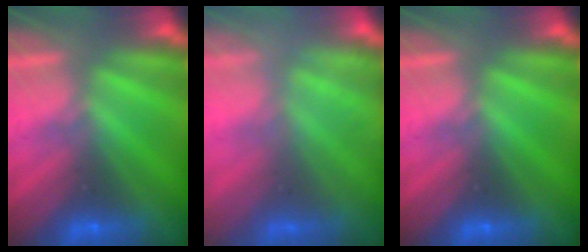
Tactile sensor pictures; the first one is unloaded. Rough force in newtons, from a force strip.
{"total": 2.4}
{"total": 0.0}